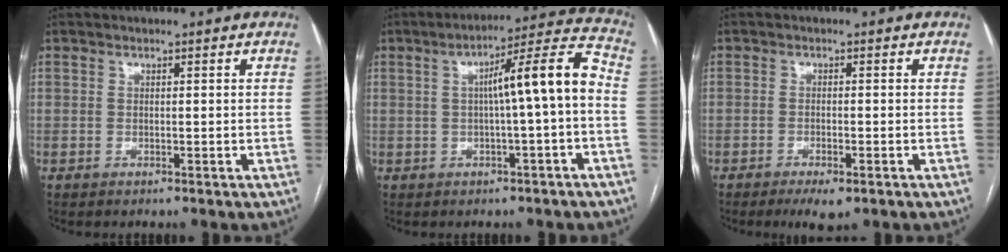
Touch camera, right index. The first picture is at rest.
{"total": 10.3, "force": [-0.3, 0.0, 10.3], "torque": [-0.148, 0.030, -0.005]}
{"total": 3.9, "force": [-2.3, 1.0, 2.9], "torque": [-0.050, -0.005, -0.032]}